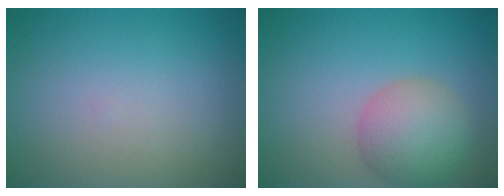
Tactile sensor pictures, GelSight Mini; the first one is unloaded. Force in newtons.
{"total": 5.2, "press": 5.2, "slide": 0.3}